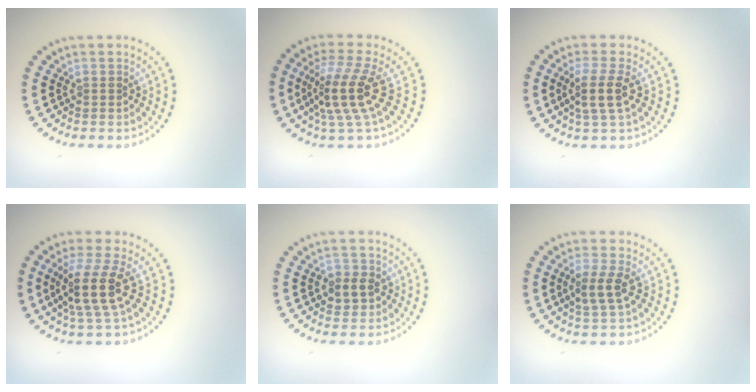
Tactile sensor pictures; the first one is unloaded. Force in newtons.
{"total": 4.7, "press": 3.8, "slide": 2.8}
{"total": 2.8, "press": 2.3, "slide": 1.6}
{"total": 4.3, "press": 3.4, "slide": 2.6}
{"total": 2.2, "press": 2.2, "slide": 0.5}
{"total": 2.7, "press": 2.5, "slide": 1.0}